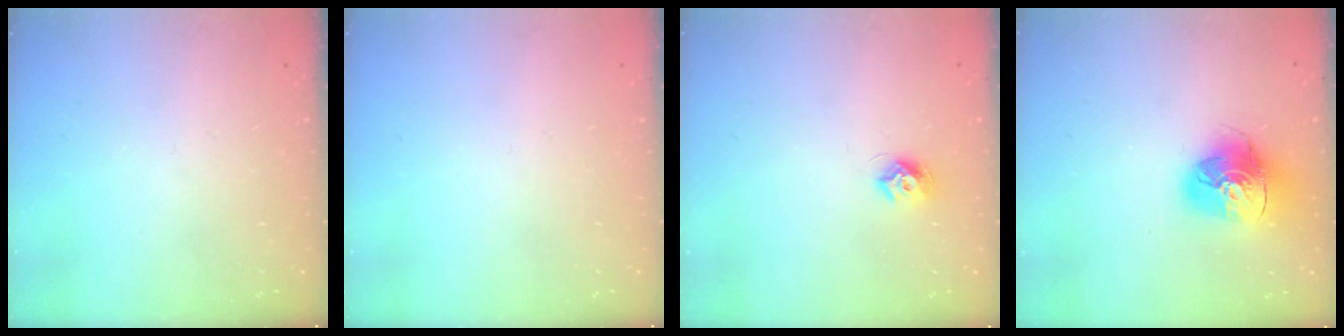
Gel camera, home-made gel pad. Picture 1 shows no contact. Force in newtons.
{"total": 0.0}
{"total": 7.2, "press": 7.2, "slide": 0.4}
{"total": 15.8, "press": 15.7, "slide": 2.1}